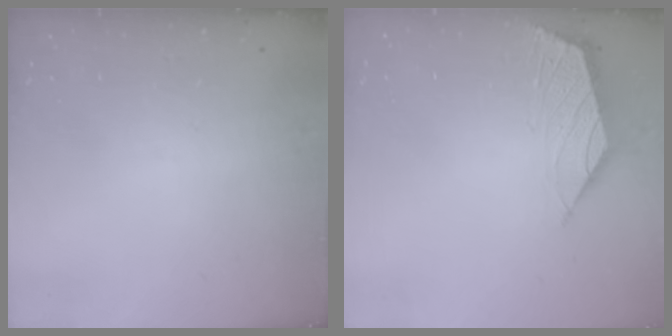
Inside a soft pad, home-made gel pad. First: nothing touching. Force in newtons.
{"total": 1.6, "press": 1.5, "slide": 0.5}